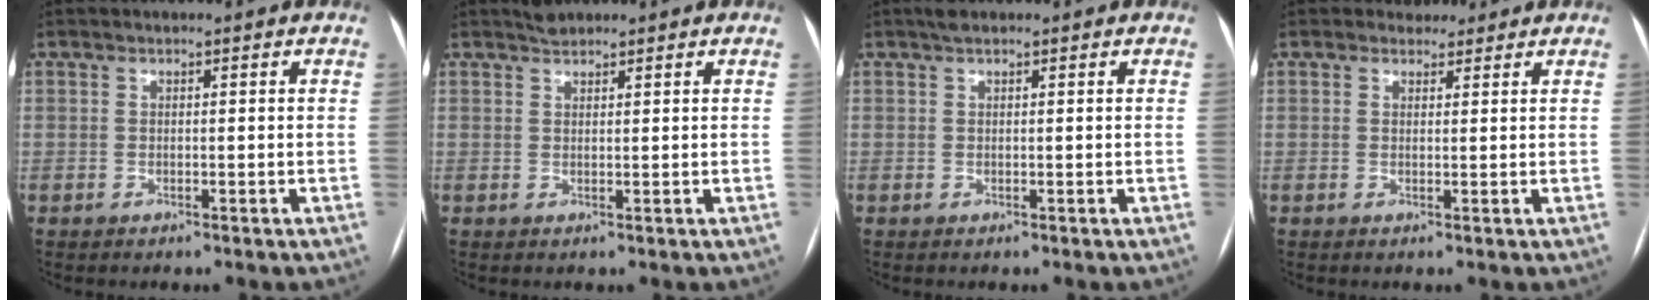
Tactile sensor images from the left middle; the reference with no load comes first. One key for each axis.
{"total": 1.5, "fx": 1.4, "fy": 0.4, "fz": 0.3, "tx": -0.008, "ty": 0.007, "tz": 0.027}
{"total": 1.3, "fx": 1.0, "fy": 0.4, "fz": 0.8, "tx": -0.017, "ty": 0.013, "tz": 0.018}
{"total": 2.2, "fx": 1.8, "fy": 1.2, "fz": -0.2, "tx": 0.006, "ty": 0.006, "tz": 0.024}